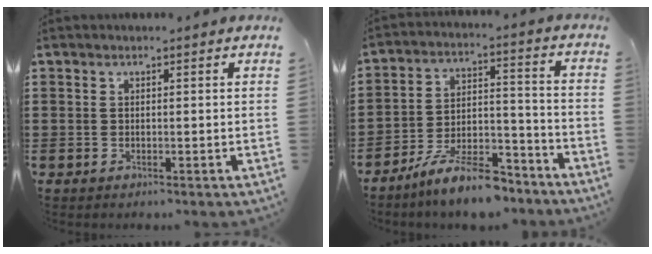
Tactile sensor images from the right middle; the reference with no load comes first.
{"total": 10.4, "force": [-8.8, 1.9, 5.2], "torque": [-0.093, 0.027, -0.167]}